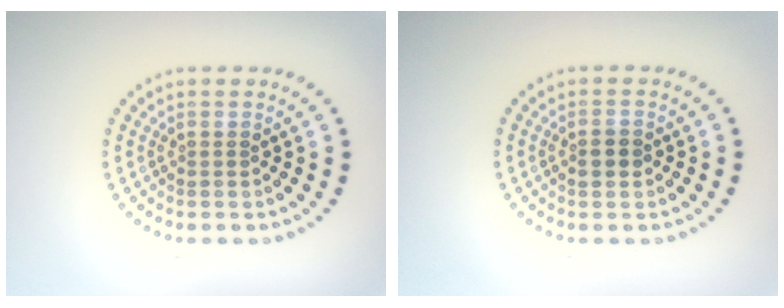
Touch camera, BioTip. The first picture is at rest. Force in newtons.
{"total": 1.5, "press": 1.5, "slide": 0.1}